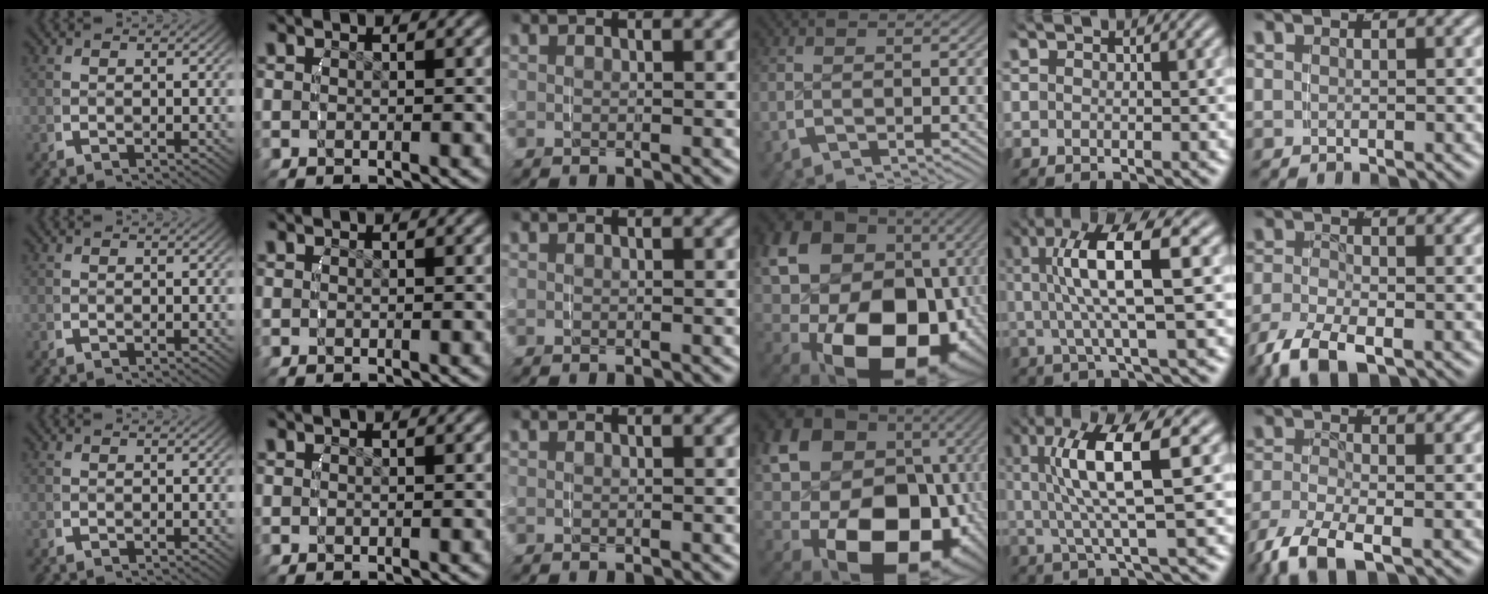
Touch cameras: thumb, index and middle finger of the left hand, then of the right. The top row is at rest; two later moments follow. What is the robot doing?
{"motion": "grasp_and_lifting", "object": "towel"}